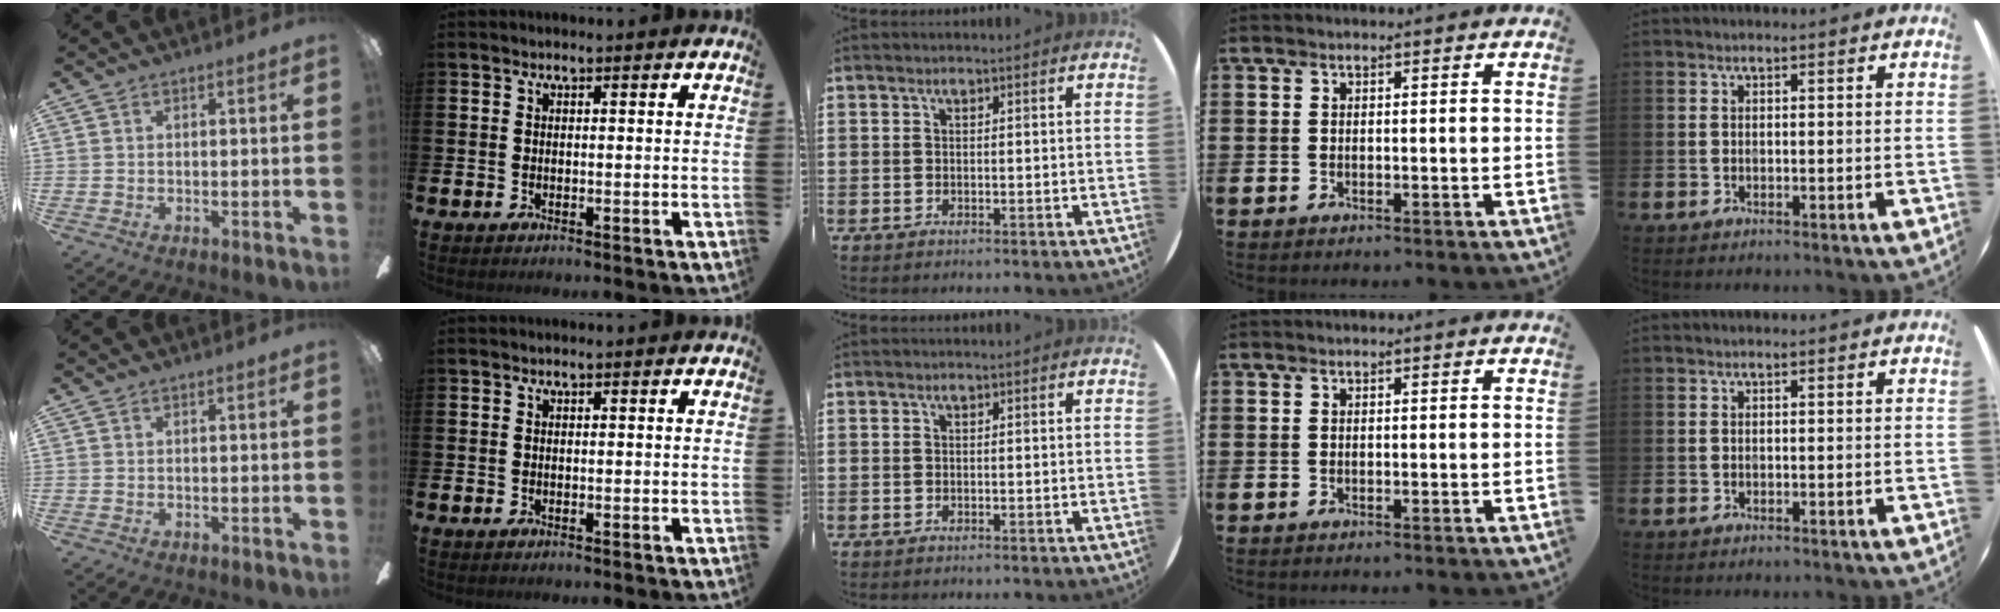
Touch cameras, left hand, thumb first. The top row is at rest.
{}